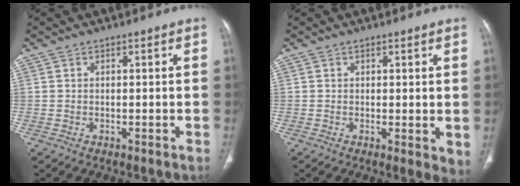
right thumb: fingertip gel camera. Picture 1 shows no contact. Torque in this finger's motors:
{"motor_torque": [-0.53, 0.20, -0.08, -0.07, 0.00]}